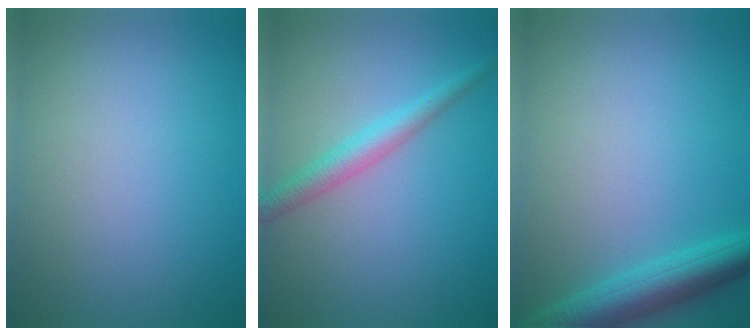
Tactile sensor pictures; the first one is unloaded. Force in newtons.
{"total": 2.6, "press": 2.5, "slide": 0.1}
{"total": 4.5, "press": 4.5, "slide": 0.2}